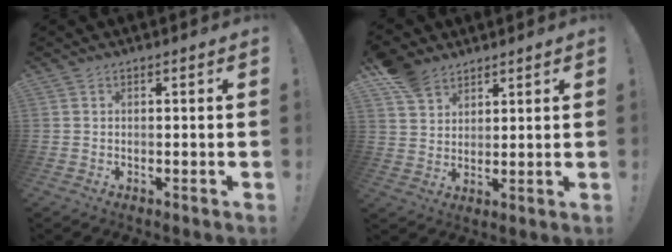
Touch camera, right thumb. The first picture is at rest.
{"total": 8.3, "force": [6.0, 5.3, 2.0], "torque": [-0.031, -0.031, 0.120]}